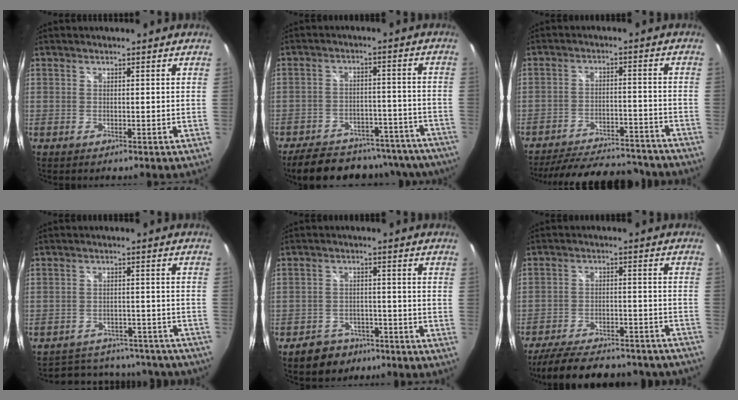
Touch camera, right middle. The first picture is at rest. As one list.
[{"total": 24.3, "force": [-20.6, 9.2, 9.0], "torque": [-0.166, 0.026, -0.245]}, {"total": 24.0, "force": [-21.1, 6.5, 9.4], "torque": [-0.182, 0.003, -0.271]}, {"total": 20.6, "force": [-18.0, 7.9, 6.0], "torque": [-0.117, 0.038, -0.207]}, {"total": 7.4, "force": [-5.2, 4.8, 2.1], "torque": [-0.059, 0.018, -0.067]}, {"total": 27.8, "force": [-24.4, 7.0, 11.3], "torque": [-0.212, -0.011, -0.312]}]